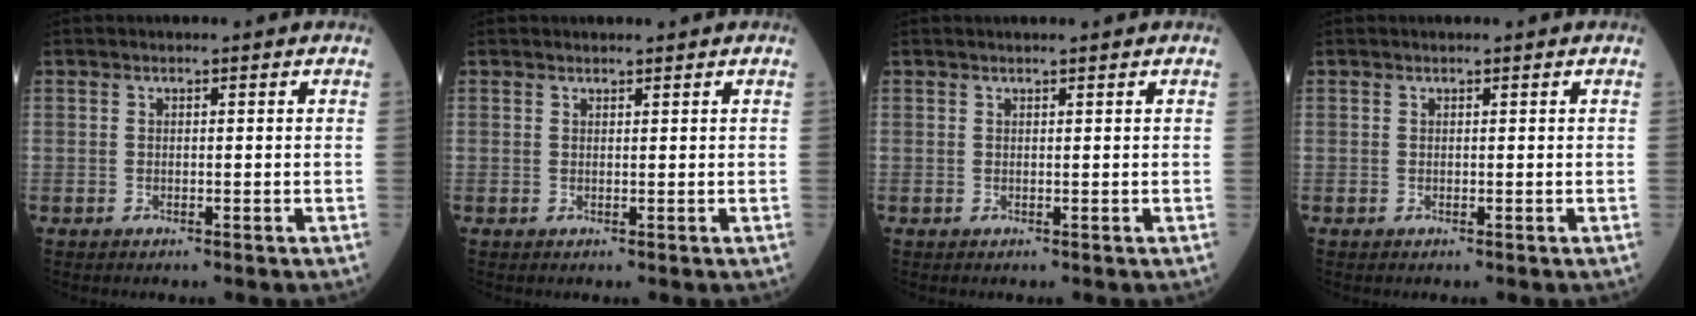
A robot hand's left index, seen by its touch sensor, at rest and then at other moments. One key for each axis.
{"total": 0.8, "fx": 0.8, "fy": 0.1, "fz": 0.0, "tx": -0.007, "ty": 0.003, "tz": 0.015}
{"total": 1.3, "fx": 1.2, "fy": -0.1, "fz": 0.5, "tx": -0.004, "ty": 0.010, "tz": 0.021}
{"total": 0.0}